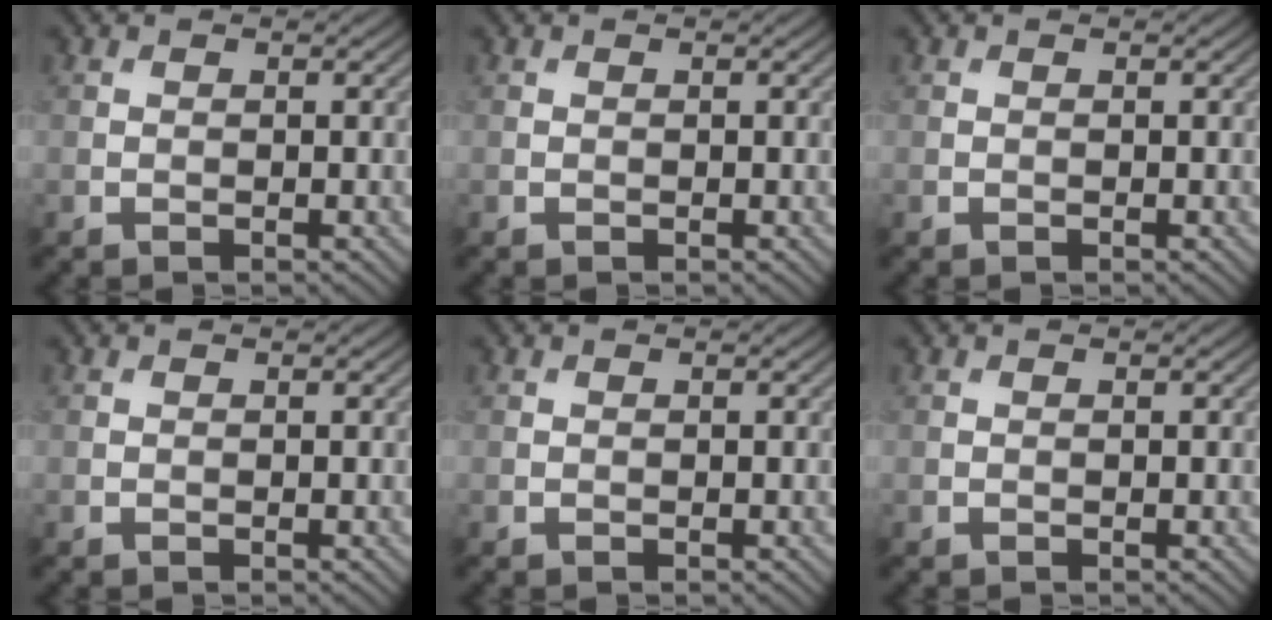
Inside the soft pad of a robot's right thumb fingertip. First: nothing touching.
{"total": 0.0}
{"total": 0.0}
{"total": 0.0}
{"total": 0.0}
{"total": 0.0}